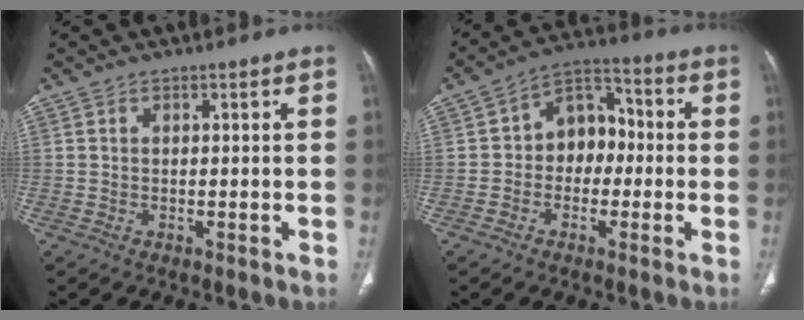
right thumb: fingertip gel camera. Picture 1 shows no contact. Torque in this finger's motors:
{"motor_torque": [-0.25, 0.62, 0.51, -0.45, 0.00]}